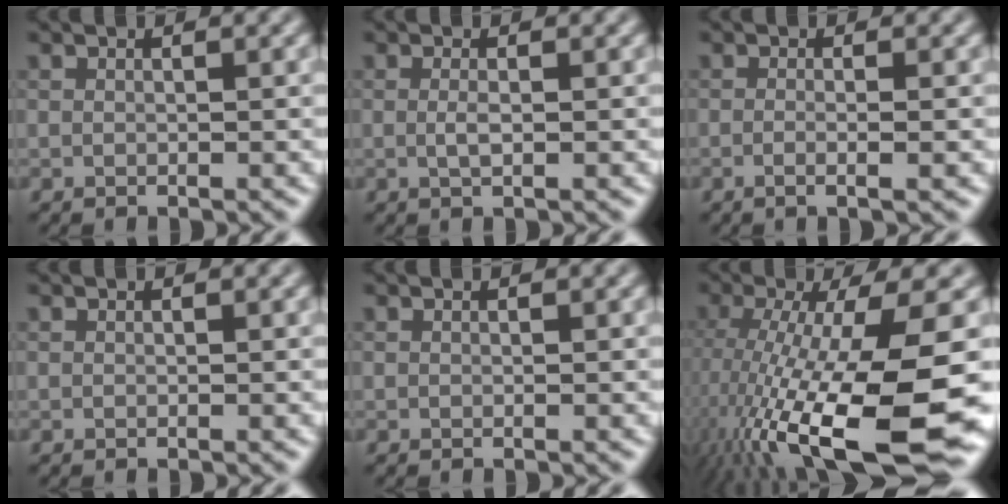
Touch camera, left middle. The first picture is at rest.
{"total": 0.8, "force": [-0.6, -0.2, 0.5], "torque": [-0.017, 0.003, -0.001]}
{"total": 1.5, "force": [-0.8, 0.2, 1.3], "torque": [-0.019, 0.004, -0.021]}
{"total": 0.0}
{"total": 0.0}
{"total": 17.0, "force": [-6.2, 3.3, 15.4], "torque": [-0.262, -0.019, -0.088]}